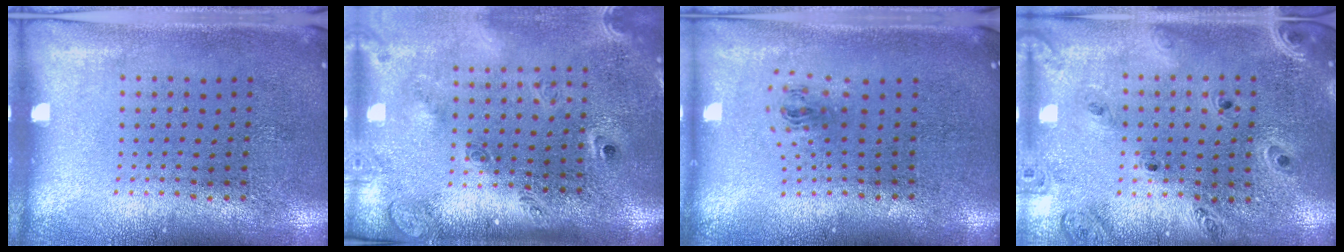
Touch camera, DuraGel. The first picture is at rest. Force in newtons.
{"total": 2.7, "press": 1.8, "slide": 1.9}
{"total": 1.0, "press": 0.4, "slide": 0.9}
{"total": 1.3, "press": 1.3, "slide": 0.2}